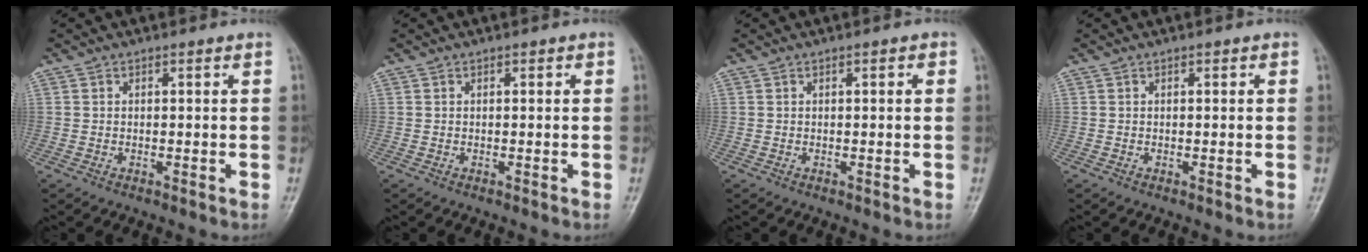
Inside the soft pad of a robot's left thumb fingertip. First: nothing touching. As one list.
[{"total": 0.0}, {"total": 0.8, "force": [0.2, 0.3, 0.7], "torque": [-0.009, 0.003, 0.001]}, {"total": 0.0}]